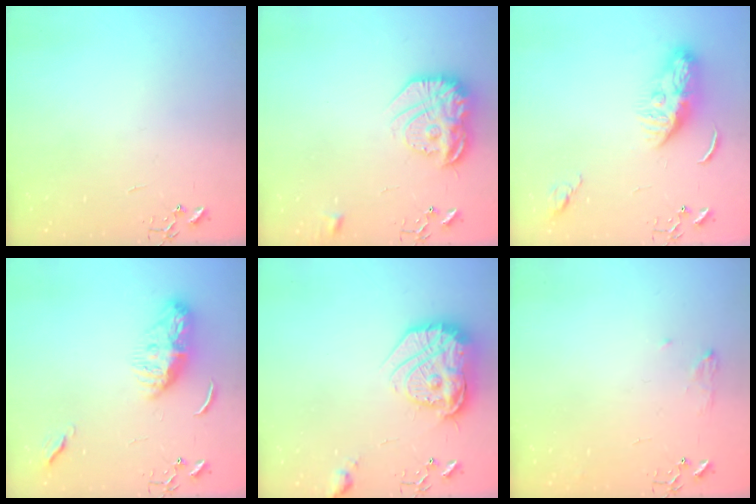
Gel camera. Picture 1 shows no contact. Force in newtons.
{"total": 18.4, "press": 18.3, "slide": 1.7}
{"total": 10.3, "press": 10.2, "slide": 0.9}
{"total": 10.4, "press": 10.3, "slide": 0.7}
{"total": 21.6, "press": 21.5, "slide": 1.7}
{"total": 7.0, "press": 7.0, "slide": 0.8}